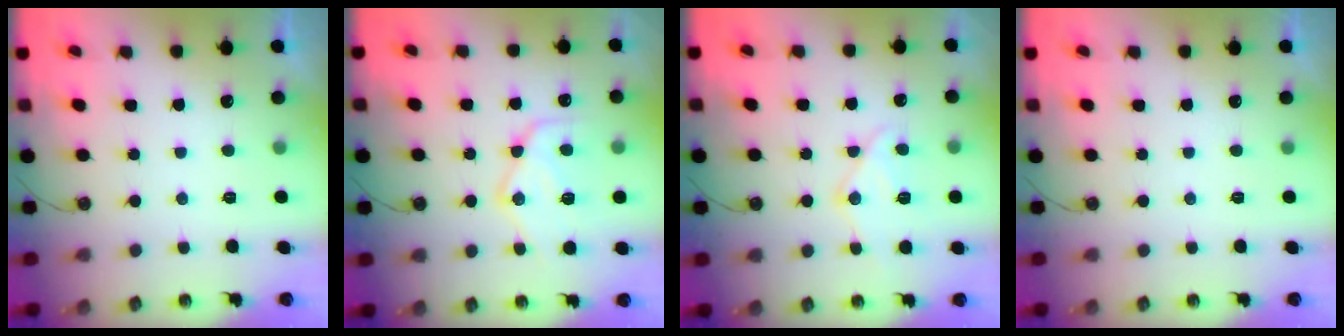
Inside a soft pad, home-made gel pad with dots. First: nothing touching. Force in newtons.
{"total": 15.2, "press": 15.2, "slide": 0.9}
{"total": 12.8, "press": 12.8, "slide": 1.4}
{"total": 0.0}